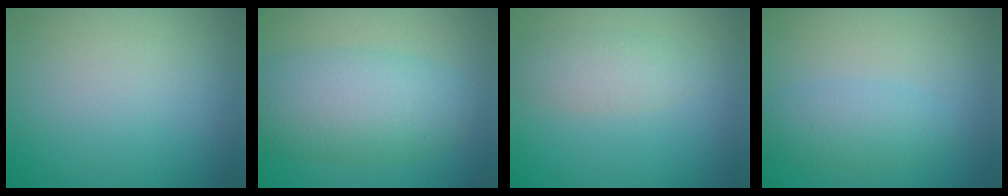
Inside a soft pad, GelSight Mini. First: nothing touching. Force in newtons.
{"total": 6.6, "press": 6.6, "slide": 0.2}
{"total": 2.1, "press": 2.1, "slide": 0.1}
{"total": 2.4, "press": 2.4, "slide": 0.3}